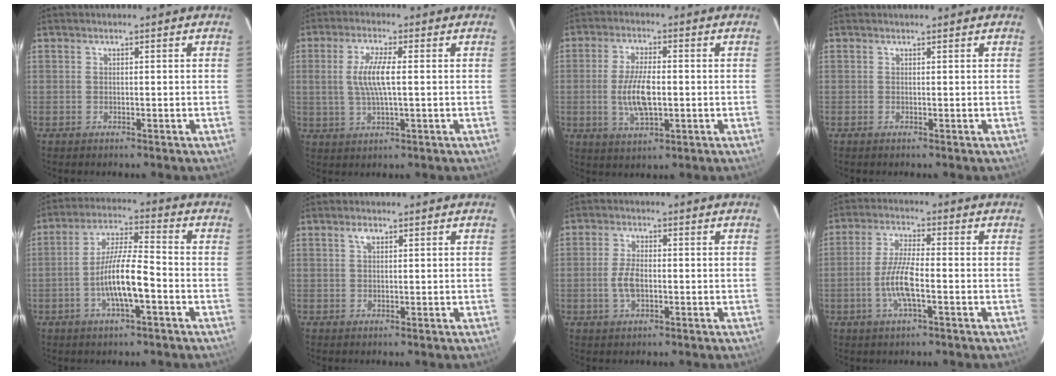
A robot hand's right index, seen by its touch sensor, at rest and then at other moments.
{"total": 6.8, "force": [0.5, 1.5, 6.6], "torque": [-0.130, 0.000, 0.013]}
{"total": 8.5, "force": [-1.0, 3.5, 7.7], "torque": [-0.154, -0.004, -0.016]}
{"total": 0.7, "force": [0.6, 0.3, 0.1], "torque": [-0.007, 0.004, 0.007]}
{"total": 9.9, "force": [-3.5, 1.7, 9.0], "torque": [-0.180, 0.001, -0.064]}
{"total": 1.5, "force": [0.7, 0.8, 1.0], "torque": [-0.019, 0.005, 0.013]}
{"total": 4.4, "force": [-0.9, 2.3, 3.6], "torque": [-0.078, 0.000, -0.015]}
{"total": 7.3, "force": [-2.3, 1.4, 6.8], "torque": [-0.140, 0.000, -0.046]}